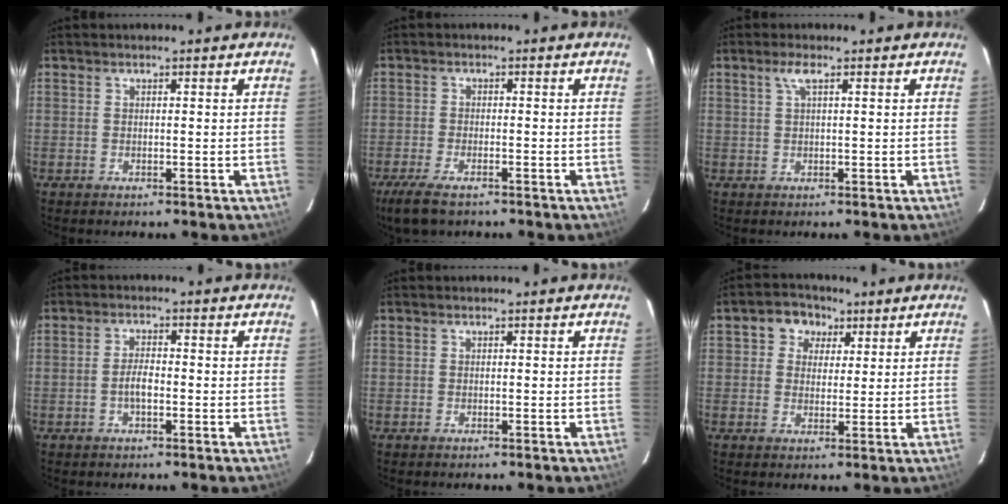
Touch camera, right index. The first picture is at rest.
{"total": 6.8, "force": [-5.0, 2.1, 4.0], "torque": [-0.107, -0.021, -0.094]}
{"total": 1.8, "force": [0.8, 0.1, 1.7], "torque": [-0.033, 0.004, 0.015]}
{"total": 2.9, "force": [-1.0, 1.1, 2.5], "torque": [-0.052, 0.004, -0.019]}
{"total": 0.0}
{"total": 5.6, "force": [2.2, 4.8, 1.7], "torque": [-0.025, 0.017, 0.030]}